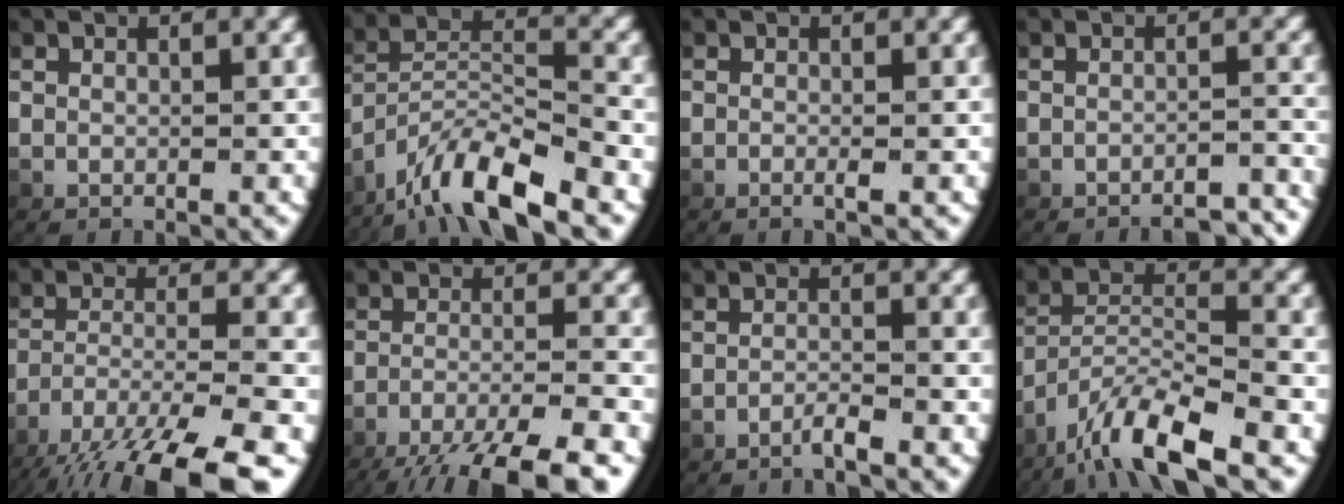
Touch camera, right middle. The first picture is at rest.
{"total": 7.9, "force": [-4.6, 4.3, 4.9], "torque": [-0.107, -0.023, -0.069]}
{"total": 1.0, "force": [-0.6, 0.2, 0.8], "torque": [-0.021, 0.000, -0.012]}
{"total": 4.7, "force": [-4.5, 0.4, 1.0], "torque": [-0.010, -0.007, -0.069]}
{"total": 8.0, "force": [-3.9, 2.7, 6.4], "torque": [-0.126, -0.033, -0.035]}
{"total": 7.9, "force": [-5.1, 2.0, 5.6], "torque": [-0.094, -0.025, -0.062]}
{"total": 1.7, "force": [-1.5, 0.0, 0.8], "torque": [-0.022, 0.001, -0.029]}
{"total": 6.8, "force": [-3.5, 3.4, 4.7], "torque": [-0.106, -0.018, -0.053]}